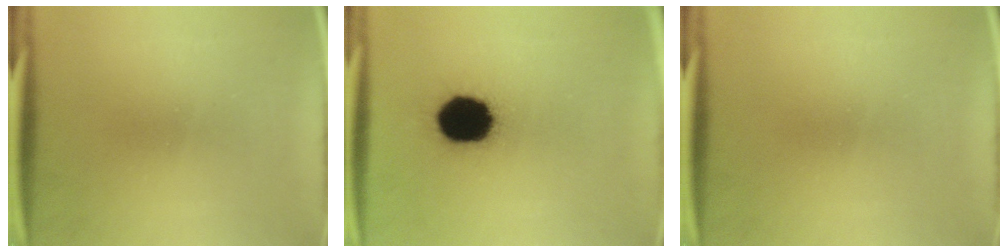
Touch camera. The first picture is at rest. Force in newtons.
{"total": 17.4}
{"total": 0.0}